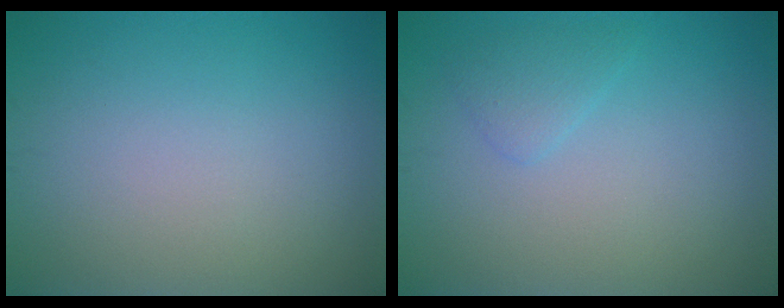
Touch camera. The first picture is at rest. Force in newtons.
{"total": 1.4, "press": 1.4, "slide": 0.1}